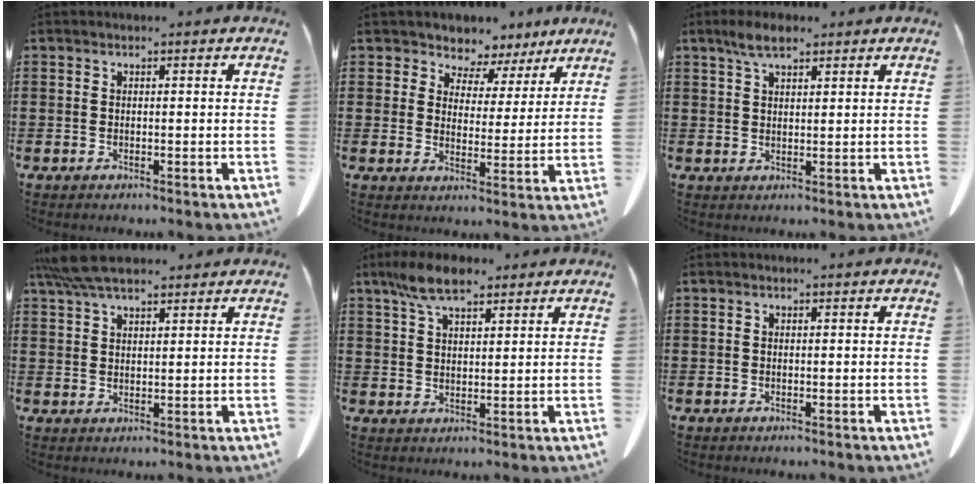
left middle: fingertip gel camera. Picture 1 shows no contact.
{"total": 5.1, "force": [4.5, 2.4, -0.1], "torque": [-0.030, -0.026, 0.079]}
{"total": 4.1, "force": [2.7, 1.3, 2.7], "torque": [-0.059, 0.003, 0.050]}
{"total": 6.4, "force": [5.1, 1.6, 3.4], "torque": [-0.080, -0.007, 0.098]}
{"total": 7.2, "force": [5.0, 2.5, 4.6], "torque": [-0.101, 0.002, 0.093]}
{"total": 0.0}